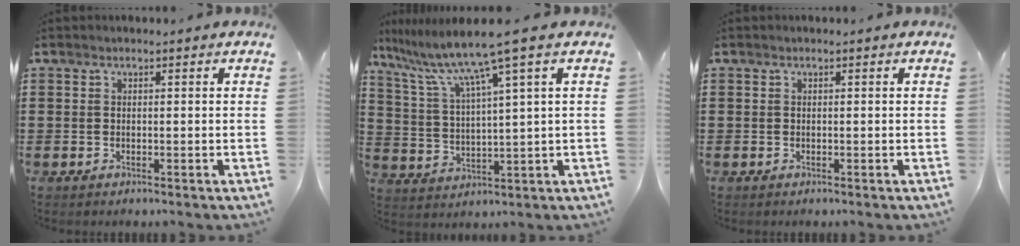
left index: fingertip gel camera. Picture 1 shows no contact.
{"total": 9.1, "force": [6.3, -0.6, 6.5], "torque": [-0.151, -0.034, 0.101]}
{"total": 0.0}